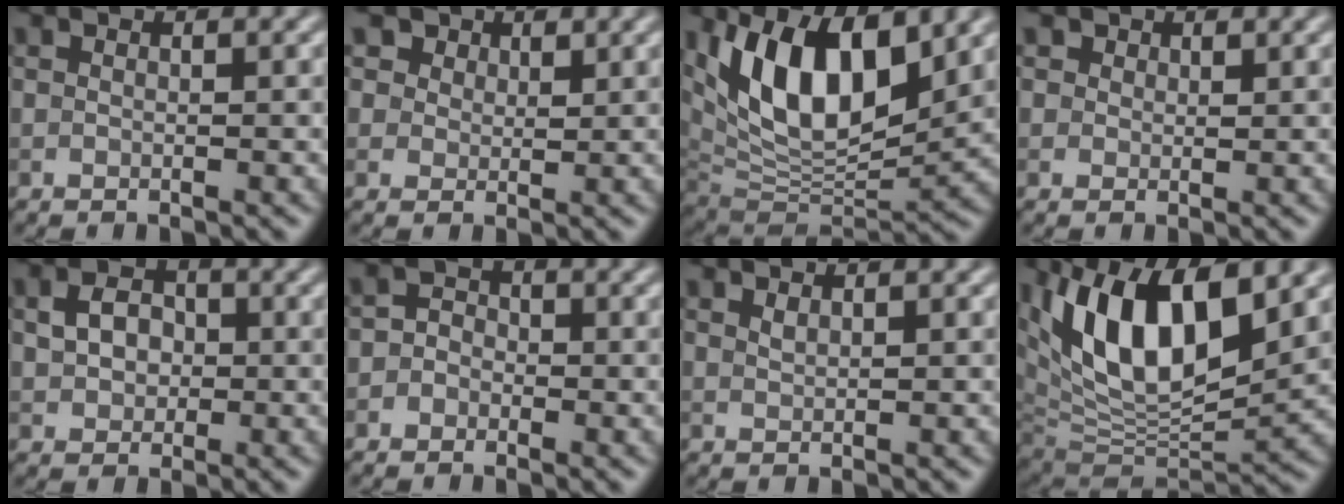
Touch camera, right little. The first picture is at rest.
{"total": 5.2, "force": [3.3, 3.6, 1.8], "torque": [-0.053, 0.002, 0.049]}
{"total": 11.3, "force": [4.6, 5.2, 8.9], "torque": [-0.152, -0.006, 0.084]}
{"total": 1.7, "force": [1.1, 1.2, 0.5], "torque": [-0.008, -0.006, 0.014]}
{"total": 2.8, "force": [0.1, 2.3, 1.7], "torque": [-0.032, 0.005, -0.001]}
{"total": 1.6, "force": [-0.7, 1.3, 0.4], "torque": [0.010, 0.004, -0.025]}
{"total": 0.7, "force": [0.6, 0.1, 0.3], "torque": [-0.007, 0.000, 0.014]}
{"total": 12.9, "force": [5.1, 5.6, 10.4], "torque": [-0.179, 0.008, 0.089]}